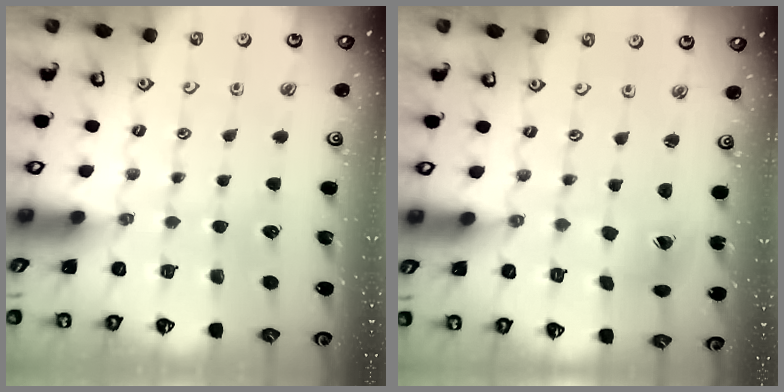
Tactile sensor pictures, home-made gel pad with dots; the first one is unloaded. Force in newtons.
{"total": 2.5, "press": 2.5, "slide": 0.3}